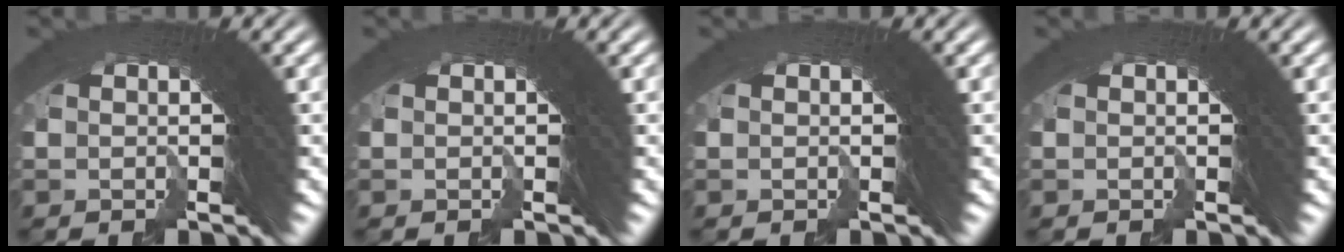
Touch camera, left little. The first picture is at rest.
{"total": 0.0}
{"total": 0.0}
{"total": 0.0}